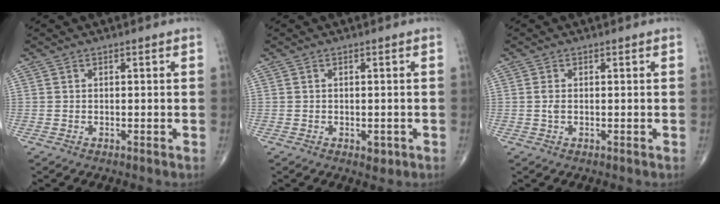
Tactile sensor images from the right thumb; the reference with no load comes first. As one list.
[{"total": 0.7, "force": [-0.4, 0.5, 0.4], "torque": [-0.004, -0.001, -0.003]}, {"total": 1.0, "force": [0.0, 0.4, 0.9], "torque": [-0.022, -0.002, 0.000]}]